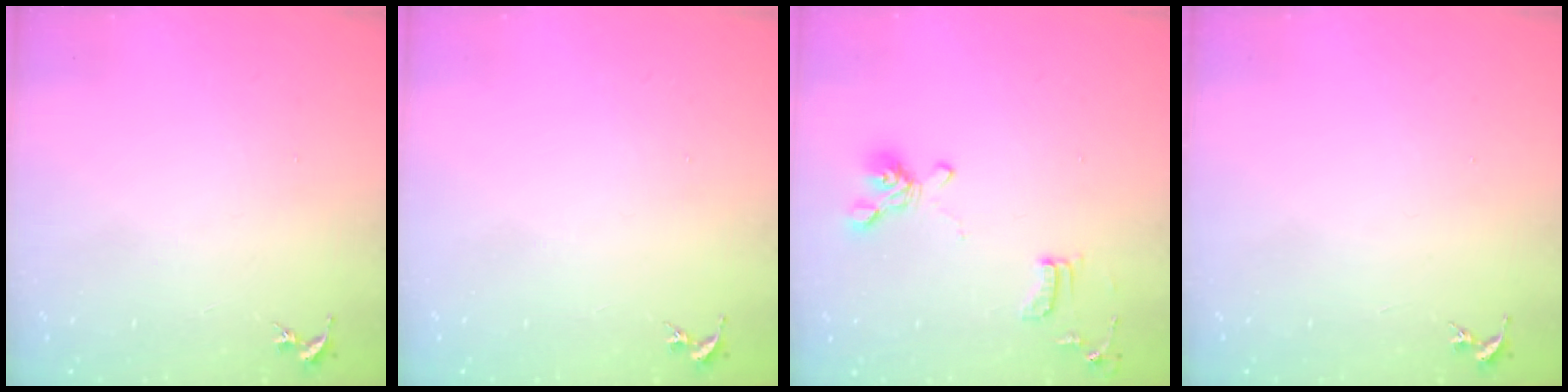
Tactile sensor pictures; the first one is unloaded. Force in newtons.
{"total": 0.0}
{"total": 12.3, "press": 12.2, "slide": 1.8}
{"total": 0.0}